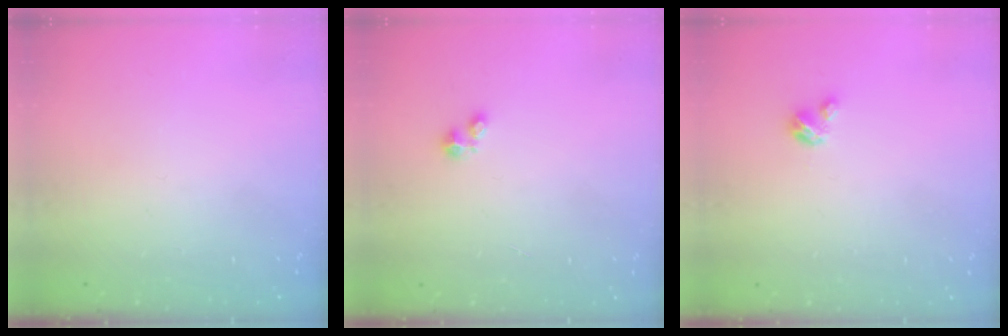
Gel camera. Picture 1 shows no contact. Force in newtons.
{"total": 1.9, "press": 1.8, "slide": 0.2}
{"total": 2.9, "press": 2.9, "slide": 0.3}